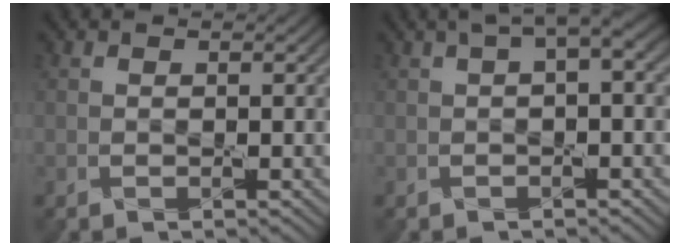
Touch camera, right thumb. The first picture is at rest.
{"total": 3.7, "force": [1.0, 0.9, 3.4], "torque": [-0.055, 0.013, 0.016]}